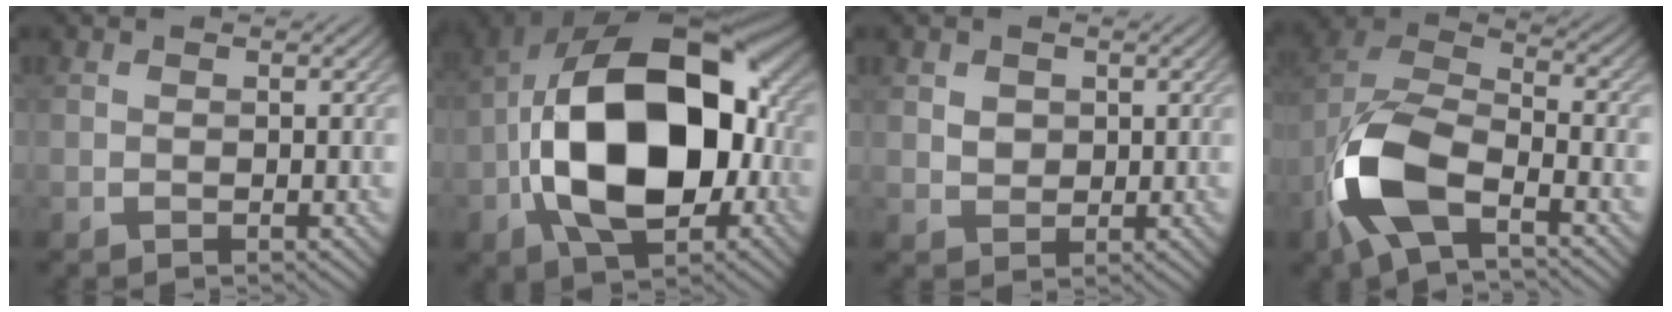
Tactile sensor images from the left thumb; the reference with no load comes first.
{"total": 18.3, "force": [-2.6, 11.1, 14.3], "torque": [-0.255, 0.002, -0.056]}
{"total": 2.0, "force": [0.7, 1.7, 0.9], "torque": [-0.025, -0.003, 0.010]}
{"total": 12.4, "force": [-6.0, 5.5, 9.3], "torque": [-0.211, -0.011, -0.136]}